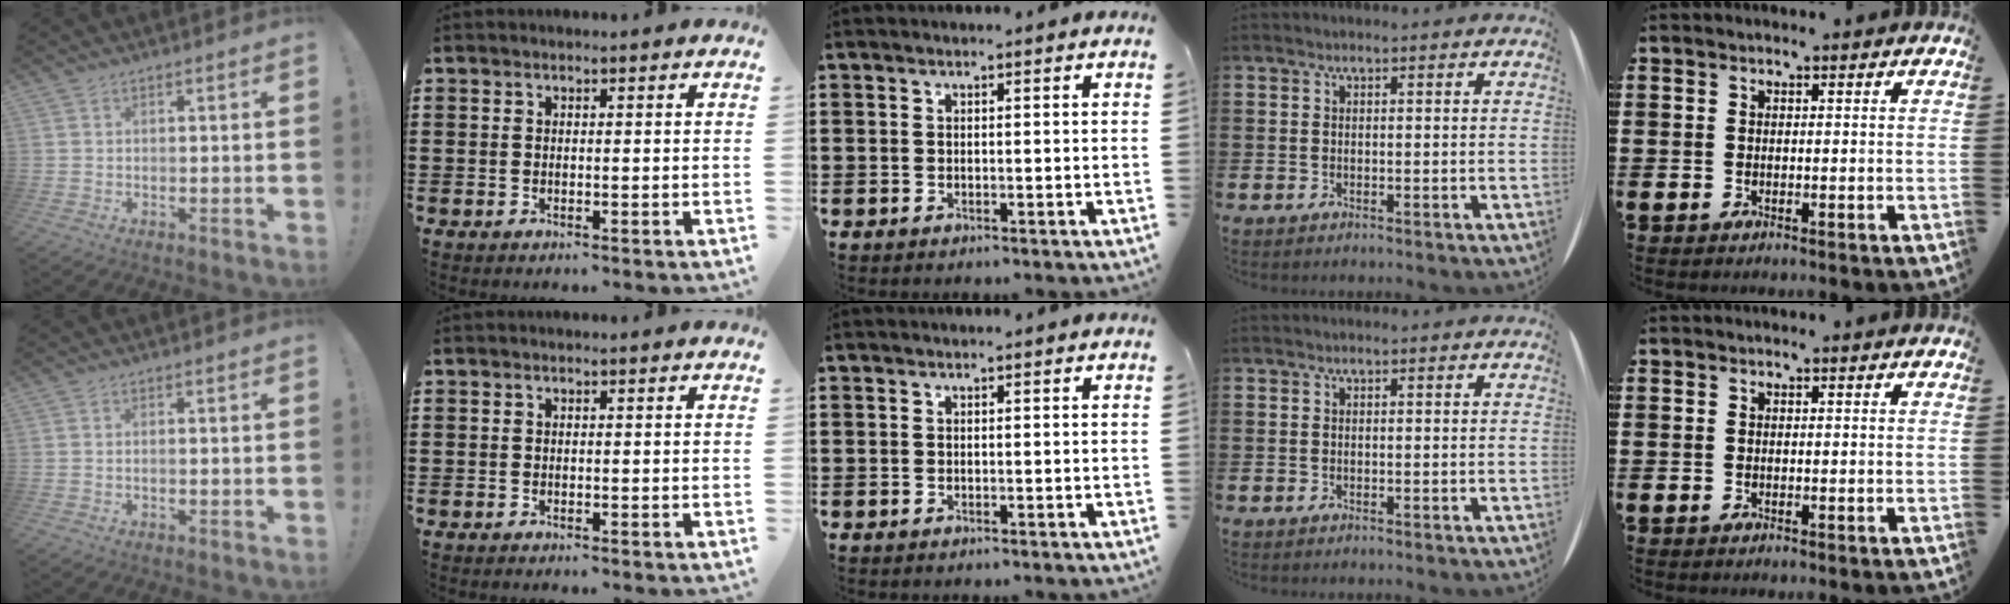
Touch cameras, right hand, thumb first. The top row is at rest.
{"thumb": {"total": 0.6, "force": [-0.4, 0.0, 0.5], "torque": [-0.014, 0.002, -0.006]}}